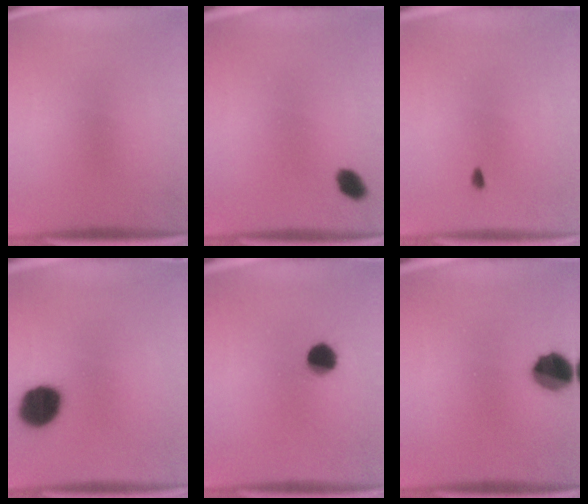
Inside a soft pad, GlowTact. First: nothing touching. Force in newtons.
{"total": 3.1}
{"total": 0.6}
{"total": 13.3}
{"total": 6.6}
{"total": 9.6}